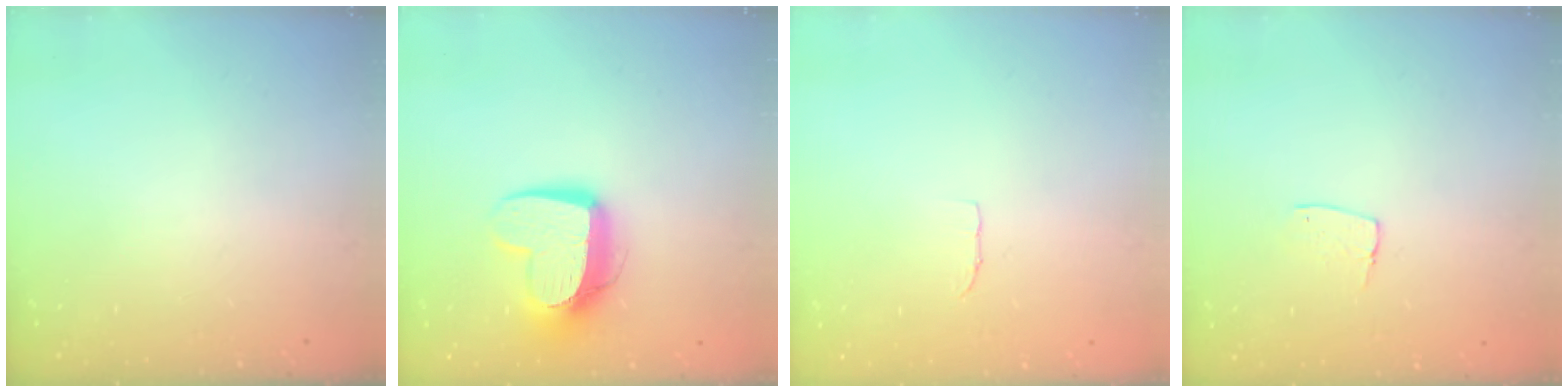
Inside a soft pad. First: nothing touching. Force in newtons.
{"total": 12.2, "press": 12.1, "slide": 0.8}
{"total": 3.4, "press": 3.4, "slide": 0.2}
{"total": 5.5, "press": 5.5, "slide": 0.4}